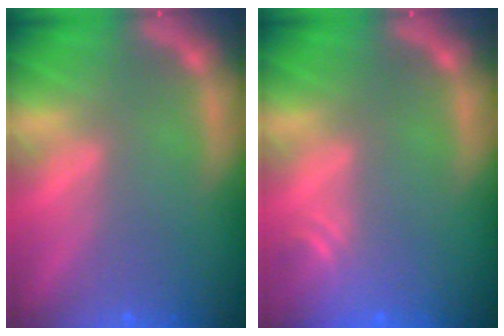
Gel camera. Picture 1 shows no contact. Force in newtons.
{"total": 2.4}